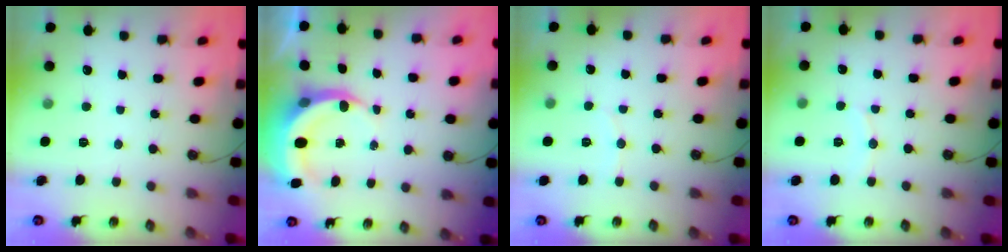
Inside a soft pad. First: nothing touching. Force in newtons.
{"total": 6.5, "press": 6.5, "slide": 1.0}
{"total": 4.5, "press": 4.4, "slide": 0.9}
{"total": 5.7, "press": 5.7, "slide": 0.7}